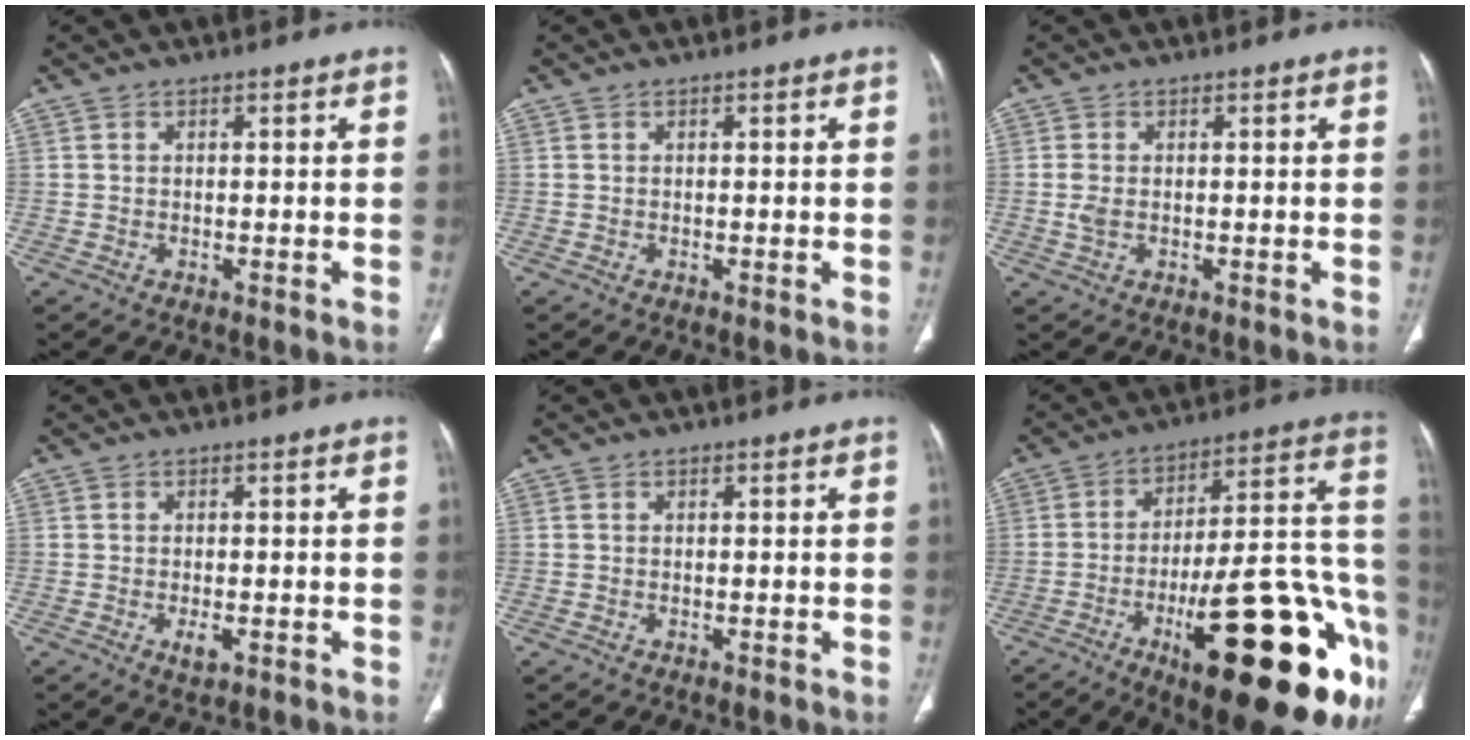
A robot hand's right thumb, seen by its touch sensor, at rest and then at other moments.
{"total": 0.0}
{"total": 1.1, "force": [0.0, 0.6, 0.9], "torque": [-0.024, 0.000, 0.002]}
{"total": 2.4, "force": [-0.8, 1.1, 1.9], "torque": [-0.026, 0.000, -0.010]}
{"total": 0.0}
{"total": 32.2, "force": [-13.4, 9.5, 27.7], "torque": [-0.319, 0.067, -0.188]}